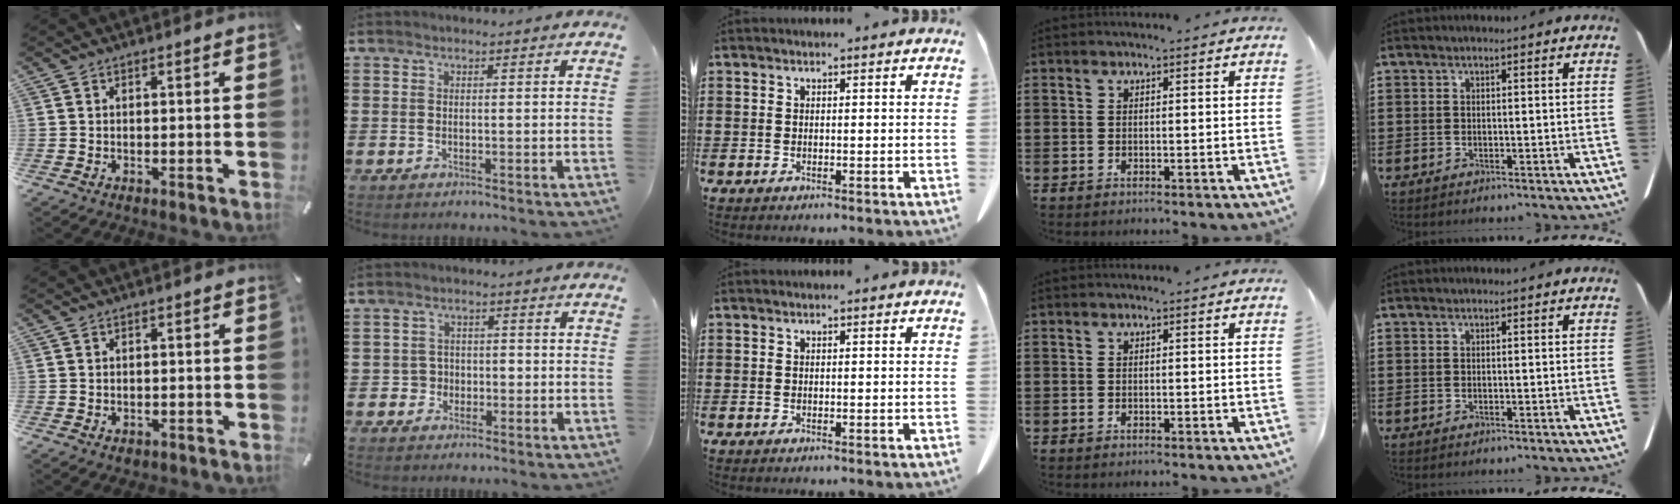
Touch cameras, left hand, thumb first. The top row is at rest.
{"thumb": {"total": 1.1, "force": [-0.5, 0.9, 0.5], "torque": [-0.008, 0.004, -0.010]}, "index": {"total": 2.8, "force": [-0.8, 2.5, 0.9], "torque": [-0.028, 0.004, -0.020]}}